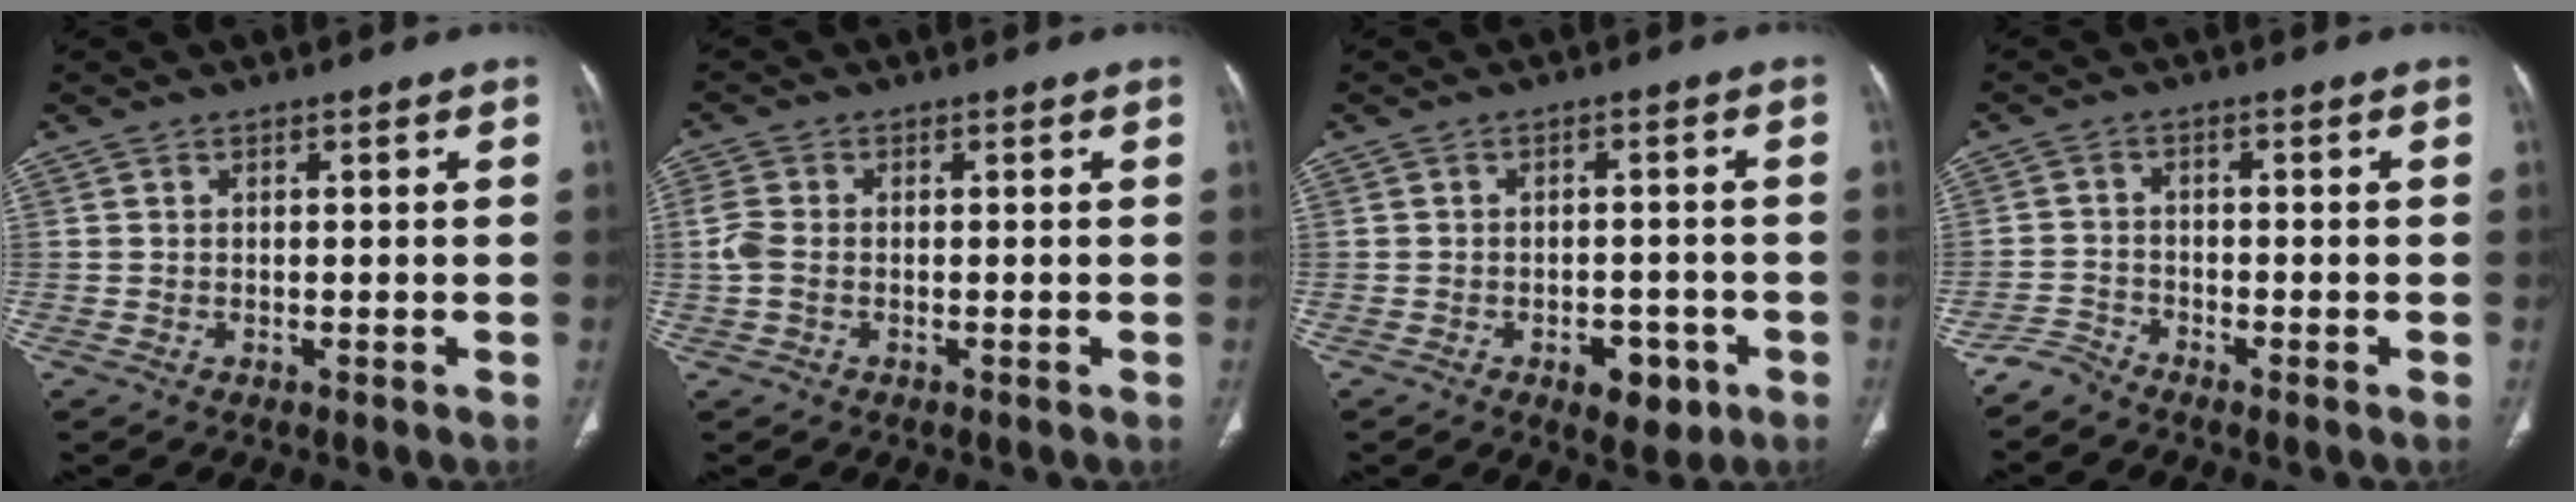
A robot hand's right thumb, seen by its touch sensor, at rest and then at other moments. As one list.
[{"total": 3.6, "force": [-0.4, 2.5, 2.5], "torque": [-0.075, 0.003, -0.011]}, {"total": 6.2, "force": [-2.8, 3.6, 4.1], "torque": [-0.031, 0.013, -0.031]}, {"total": 2.7, "force": [-2.7, 0.3, -0.3], "torque": [0.009, -0.003, -0.061]}]